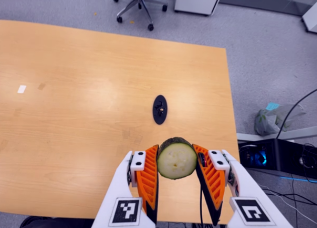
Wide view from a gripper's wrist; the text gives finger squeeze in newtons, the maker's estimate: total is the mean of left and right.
{"total": 9.2, "left": 8.6, "right": 9.7}